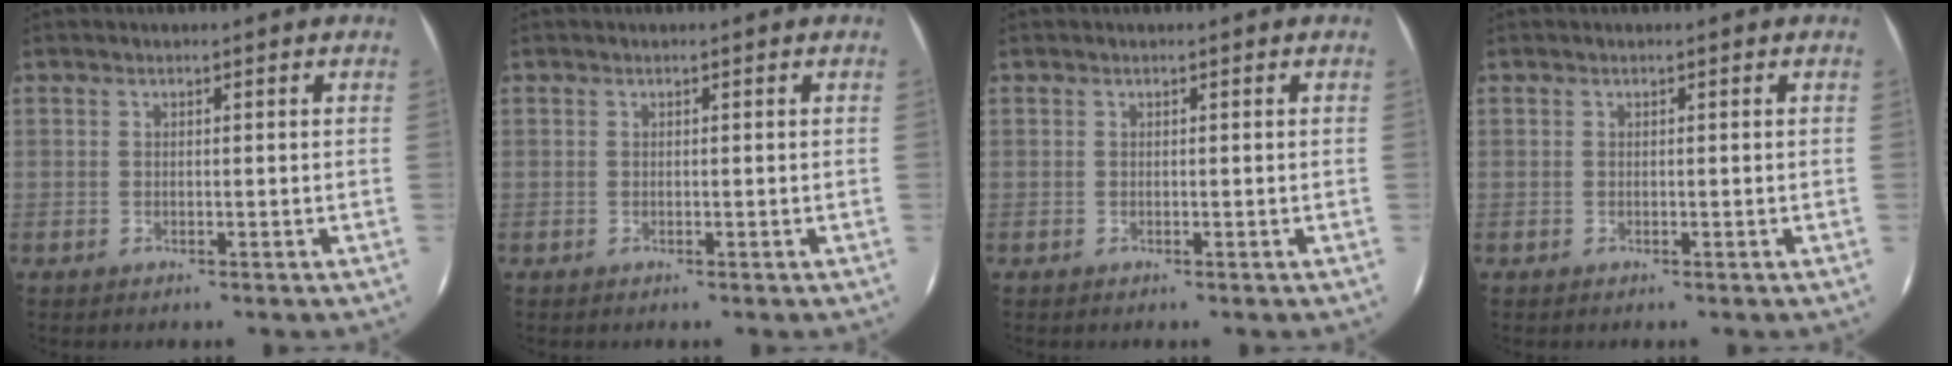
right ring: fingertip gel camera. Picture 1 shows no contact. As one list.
[{"total": 0.0}, {"total": 0.0}, {"total": 0.0}]